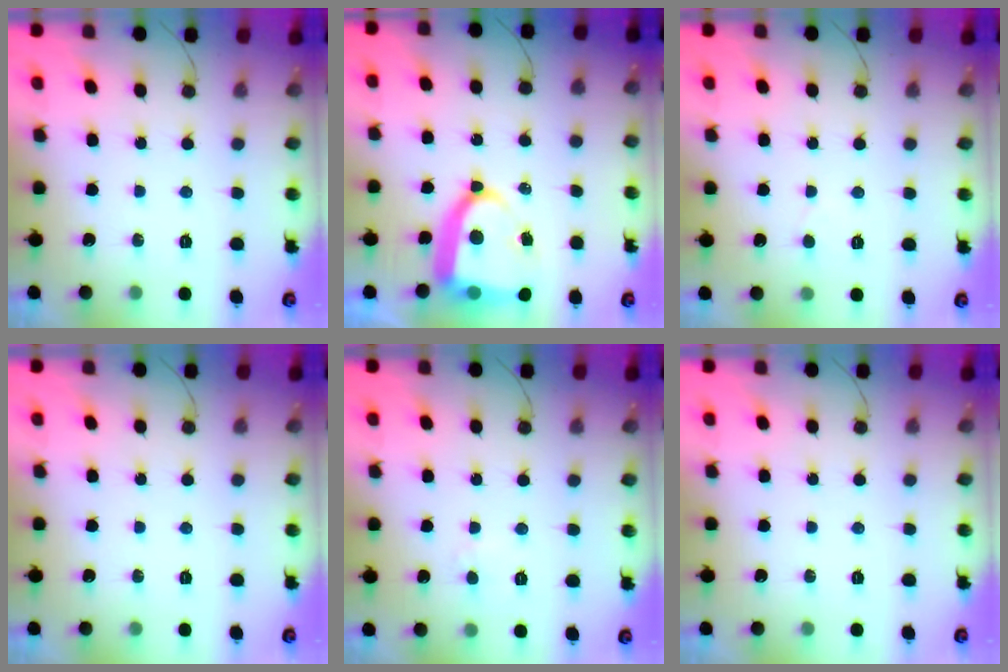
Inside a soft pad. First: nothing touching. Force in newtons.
{"total": 13.2, "press": 13.1, "slide": 1.7}
{"total": 2.9, "press": 2.9, "slide": 0.3}
{"total": 0.0}
{"total": 2.3, "press": 2.3, "slide": 0.1}
{"total": 0.0}